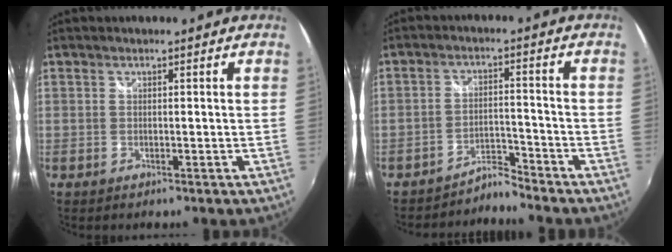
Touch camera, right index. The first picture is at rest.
{"total": 4.1, "force": [-4.0, -0.3, -0.3], "torque": [0.002, 0.009, -0.075]}